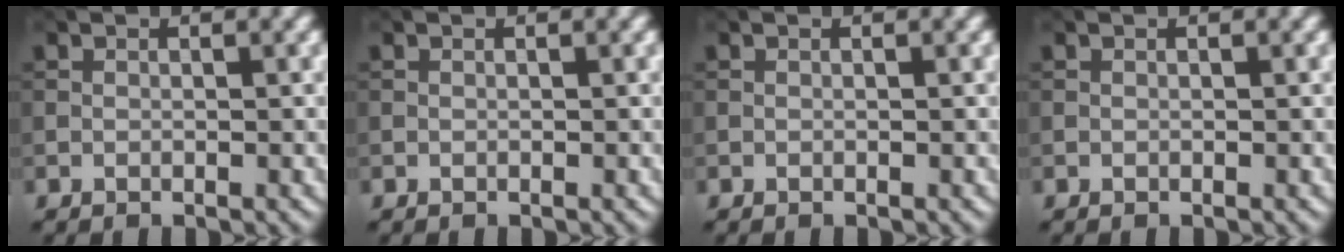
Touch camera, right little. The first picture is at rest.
{"total": 0.0}
{"total": 0.0}
{"total": 0.0}